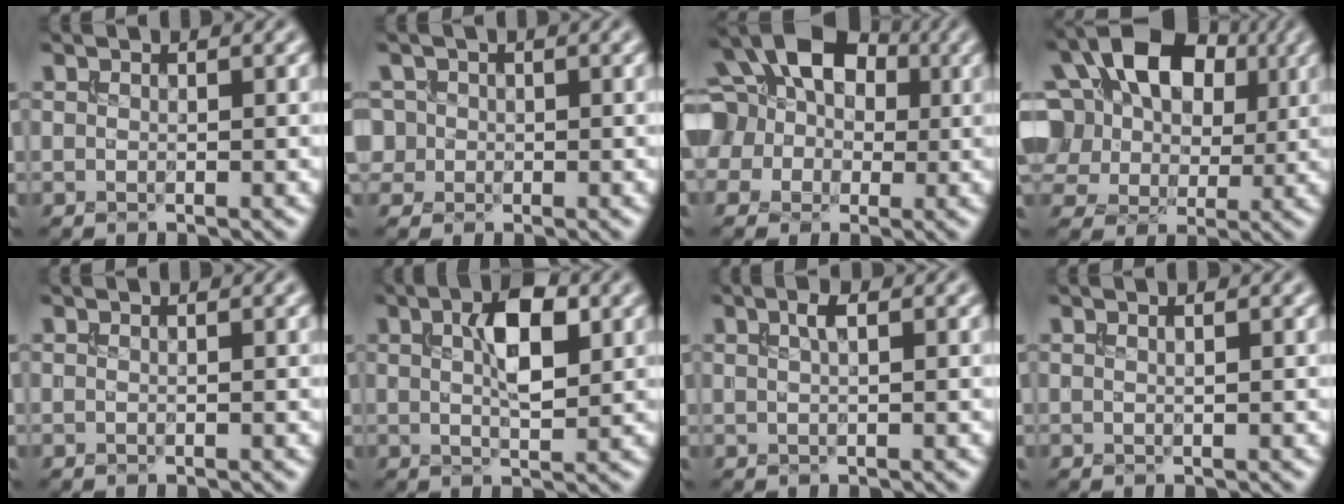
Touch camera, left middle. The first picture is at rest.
{"total": 2.1, "force": [0.1, 2.1, 0.4], "torque": [0.000, 0.007, 0.001]}
{"total": 13.6, "force": [2.7, 11.0, 7.5], "torque": [-0.157, 0.030, 0.024]}
{"total": 16.1, "force": [4.8, 12.0, 9.5], "torque": [-0.192, 0.048, 0.084]}
{"total": 0.0}
{"total": 4.9, "force": [1.3, 1.9, 4.4], "torque": [-0.075, 0.006, 0.022]}
{"total": 1.1, "force": [0.3, 0.3, 1.0], "torque": [-0.017, 0.005, 0.008]}
{"total": 0.5, "force": [0.1, 0.1, 0.5], "torque": [-0.002, -0.001, -0.001]}